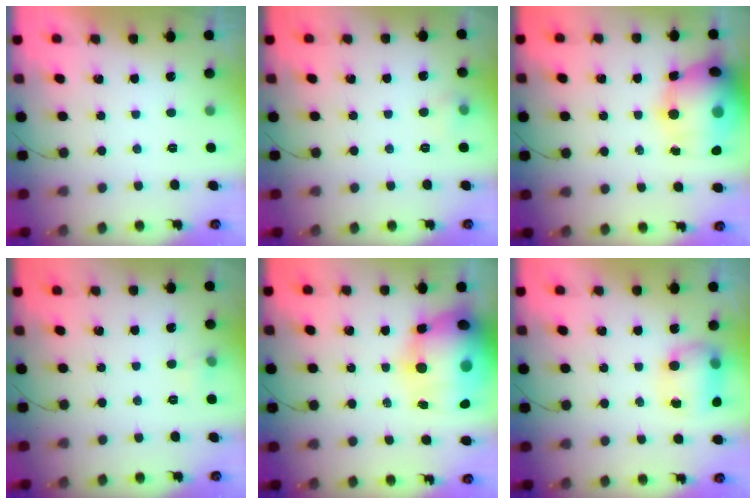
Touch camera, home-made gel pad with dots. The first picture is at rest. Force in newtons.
{"total": 4.3, "press": 4.2, "slide": 1.1}
{"total": 20.8, "press": 20.4, "slide": 4.1}
{"total": 3.6, "press": 3.4, "slide": 1.1}
{"total": 24.9, "press": 24.2, "slide": 5.9}
{"total": 8.0, "press": 8.0, "slide": 0.4}